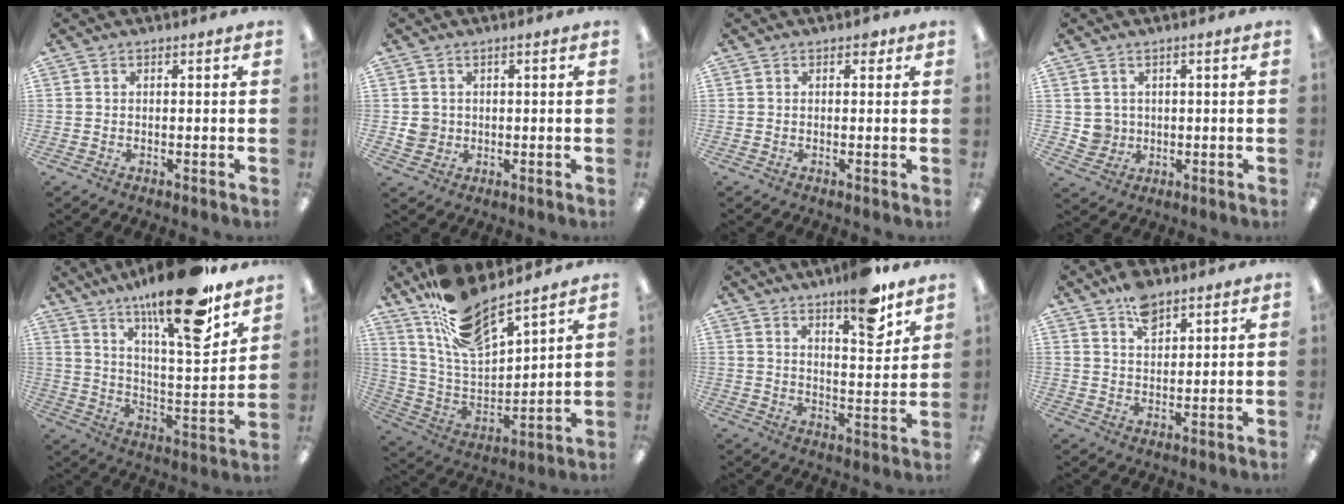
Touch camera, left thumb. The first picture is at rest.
{"total": 3.5, "force": [0.3, 3.4, 0.9], "torque": [-0.012, 0.004, 0.005]}
{"total": 1.5, "force": [0.7, 0.9, 0.9], "torque": [-0.003, -0.003, 0.009]}
{"total": 3.7, "force": [1.3, 3.4, 0.1], "torque": [-0.006, 0.001, 0.024]}
{"total": 21.2, "force": [15.6, 4.5, 13.6], "torque": [-0.214, -0.104, 0.249]}
{"total": 15.6, "force": [13.1, 3.9, 7.6], "torque": [-0.167, -0.080, 0.232]}
{"total": 11.6, "force": [8.6, 3.0, 7.2], "torque": [-0.089, -0.056, 0.140]}
{"total": 6.4, "force": [4.6, 3.2, 3.2], "torque": [-0.042, -0.022, 0.080]}